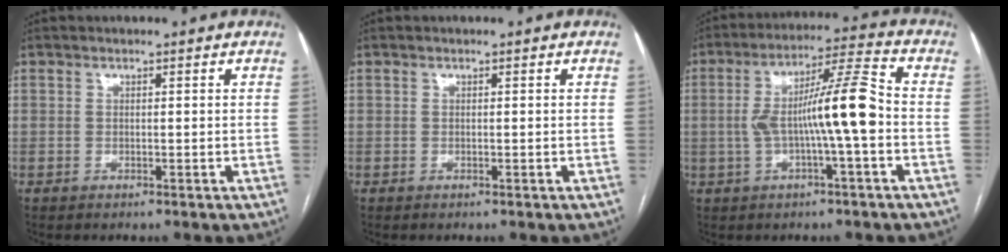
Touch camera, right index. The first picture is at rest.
{"total": 0.0}
{"total": 11.2, "force": [-1.4, 0.2, 11.1], "torque": [-0.198, 0.026, -0.028]}